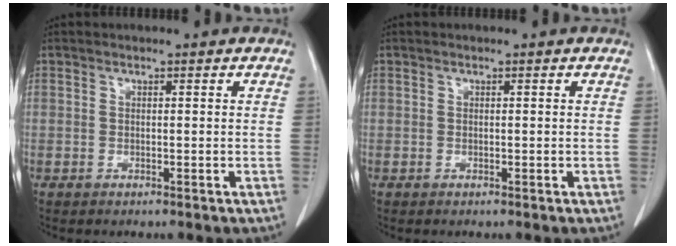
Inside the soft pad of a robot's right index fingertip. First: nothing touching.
{"total": 0.0}